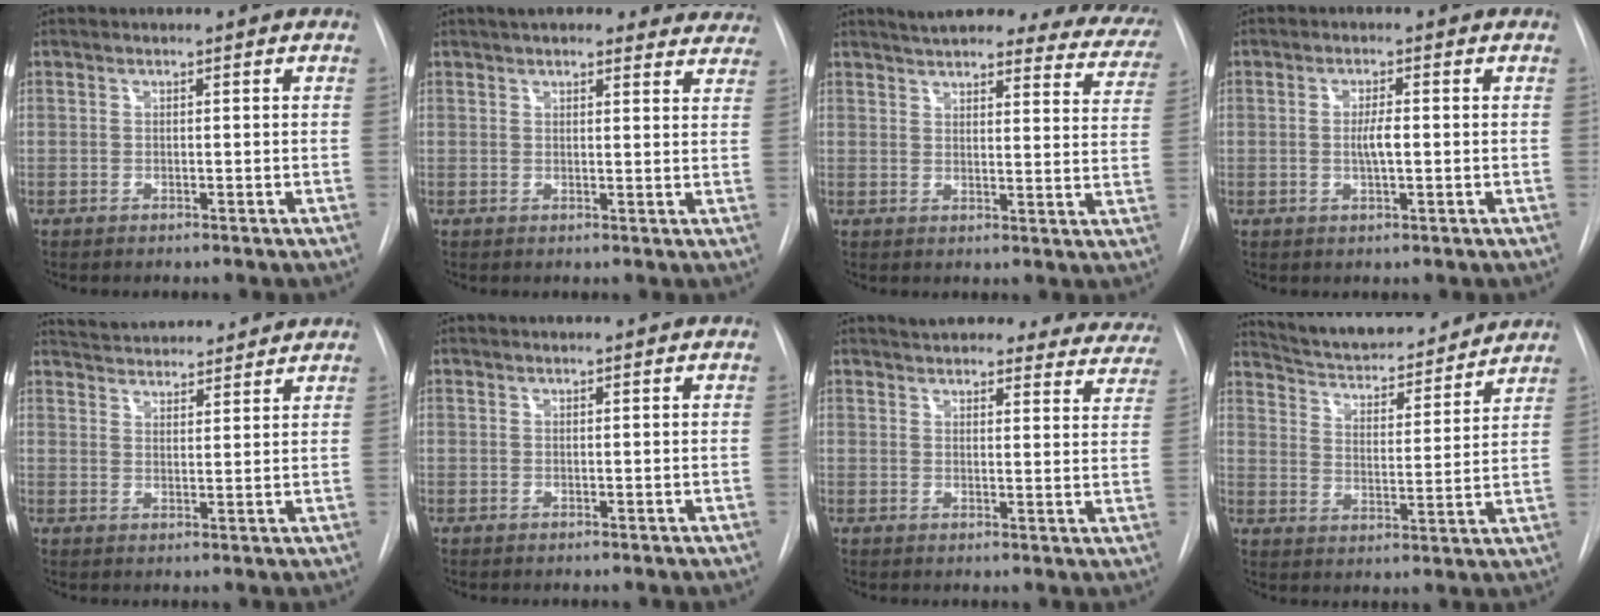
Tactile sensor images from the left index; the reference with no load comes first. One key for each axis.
{"total": 17.4, "fx": 15.5, "fy": 4.9, "fz": 6.1, "tx": -0.073, "ty": 0.018, "tz": 0.179}
{"total": 22.3, "fx": 20.0, "fy": 5.2, "fz": 8.3, "tx": -0.103, "ty": -0.036, "tz": 0.221}
{"total": 2.6, "fx": -0.1, "fy": 0.4, "fz": 2.6, "tx": -0.050, "ty": -0.001, "tz": -0.002}
{"total": 12.7, "fx": 11.9, "fy": 2.5, "fz": 3.5, "tx": -0.052, "ty": 0.025, "tz": 0.173}
{"total": 1.5, "fx": 1.5, "fy": -0.1, "fz": 0.4, "tx": -0.006, "ty": 0.008, "tz": 0.021}
{"total": 21.9, "fx": 20.3, "fy": 6.0, "fz": 5.8, "tx": -0.075, "ty": -0.027, "tz": 0.229}
{"total": 19.3, "fx": 17.7, "fy": 3.9, "fz": 6.5, "tx": -0.102, "ty": 0.001, "tz": 0.257}